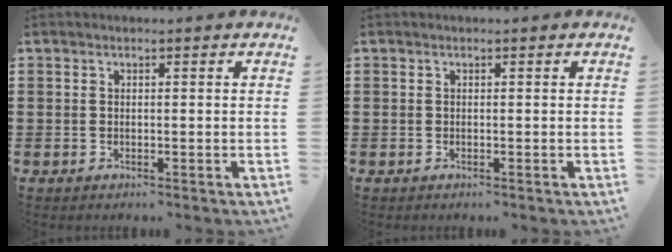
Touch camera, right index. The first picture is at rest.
{"total": 0.0}